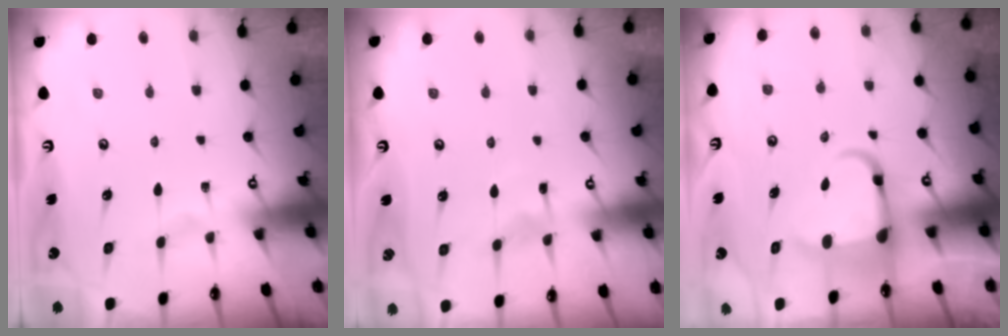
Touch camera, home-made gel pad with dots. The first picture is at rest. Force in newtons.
{"total": 4.9, "press": 4.8, "slide": 0.5}
{"total": 5.4, "press": 5.3, "slide": 1.2}